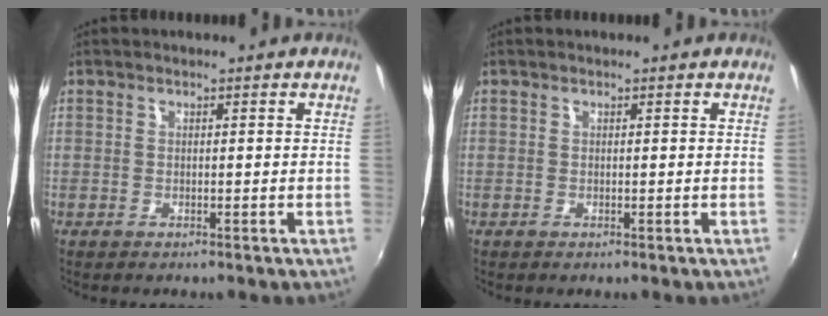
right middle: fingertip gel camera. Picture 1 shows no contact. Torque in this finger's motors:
{"motor_torque": [-0.03, -0.01, 0.00, 0.00]}